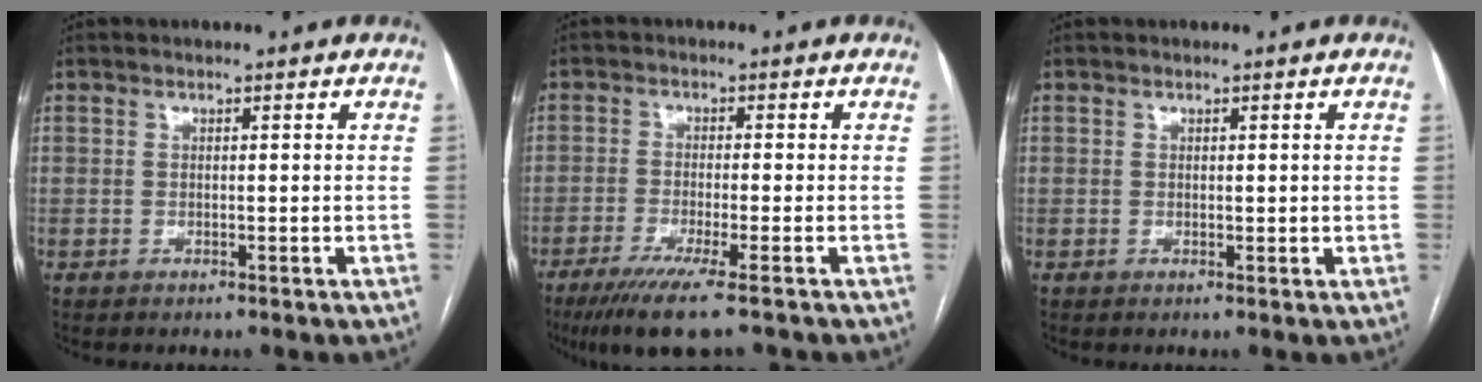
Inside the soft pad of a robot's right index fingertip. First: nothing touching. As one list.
[{"total": 8.3, "force": [-5.8, -0.2, 6.0], "torque": [-0.097, -0.021, -0.093]}, {"total": 0.8, "force": [0.4, 0.6, 0.4], "torque": [0.000, -0.002, 0.006]}]